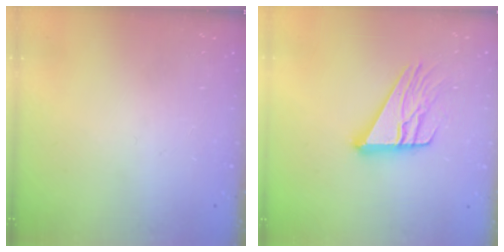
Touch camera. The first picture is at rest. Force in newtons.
{"total": 15.4, "press": 15.3, "slide": 1.4}